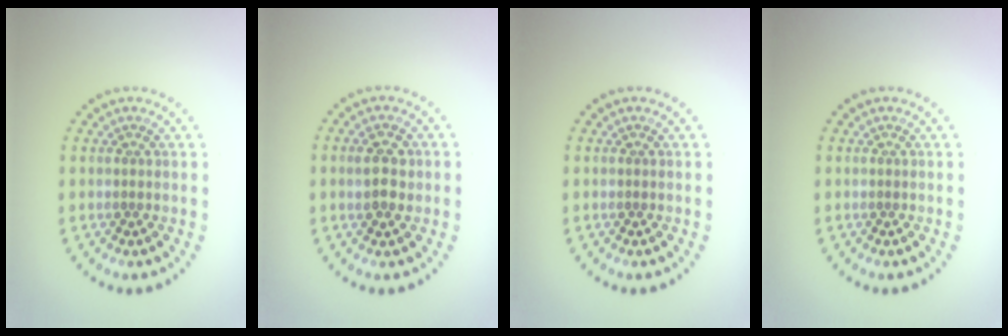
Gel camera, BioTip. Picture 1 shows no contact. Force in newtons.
{"total": 2.7, "press": 2.7, "slide": 0.4}
{"total": 0.0}
{"total": 0.0}